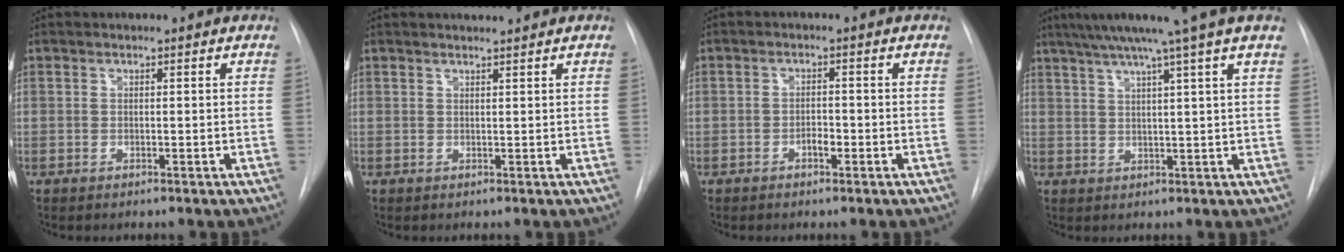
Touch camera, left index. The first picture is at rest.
{"total": 1.8, "force": [1.7, -0.3, 0.4], "torque": [-0.006, 0.005, 0.032]}
{"total": 1.8, "force": [-0.8, 0.8, 1.3], "torque": [-0.020, 0.004, -0.014]}
{"total": 10.3, "force": [7.6, -2.1, 6.6], "torque": [-0.103, 0.017, 0.100]}